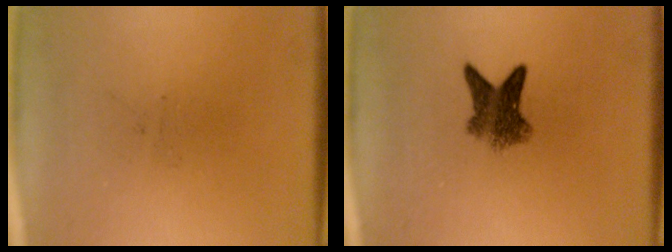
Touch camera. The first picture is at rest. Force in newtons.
{"total": 5.0}